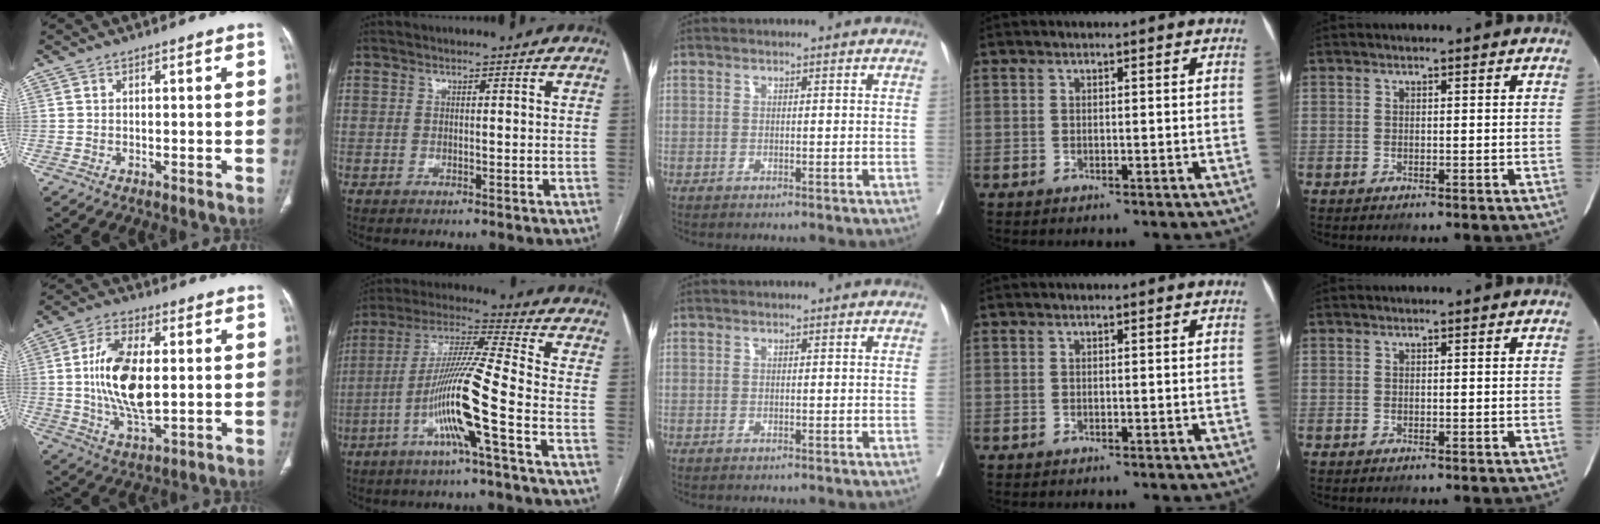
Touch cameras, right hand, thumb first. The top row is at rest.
{"thumb": {"total": 14.2, "force": [0.8, 6.7, 12.4], "torque": [-0.238, -0.008, 0.018]}, "index": {"total": 13.3, "force": [-4.8, -1.1, 12.4], "torque": [-0.240, 0.004, -0.098]}}